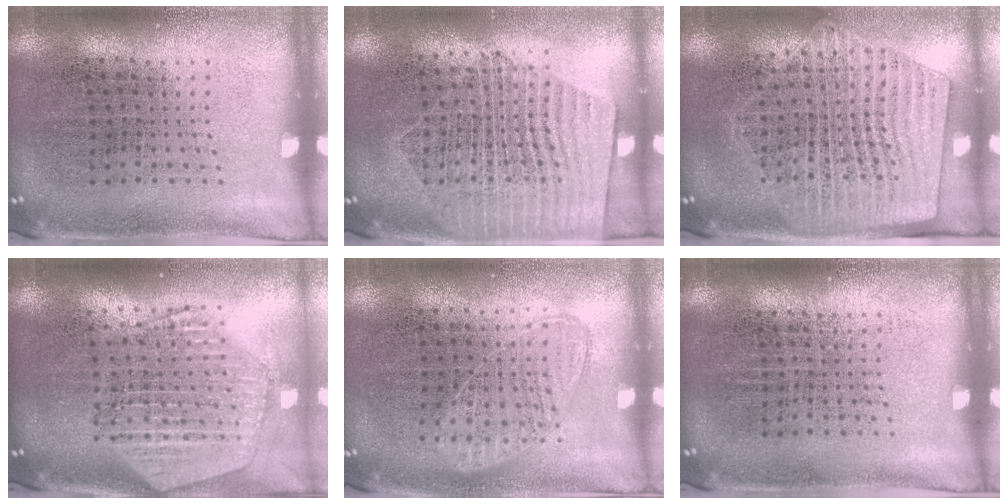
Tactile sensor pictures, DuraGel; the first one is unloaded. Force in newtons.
{"total": 1.7, "press": 1.5, "slide": 0.7}
{"total": 1.7, "press": 1.5, "slide": 0.8}
{"total": 2.6, "press": 2.2, "slide": 1.3}
{"total": 0.8, "press": 0.7, "slide": 0.3}
{"total": 0.0}